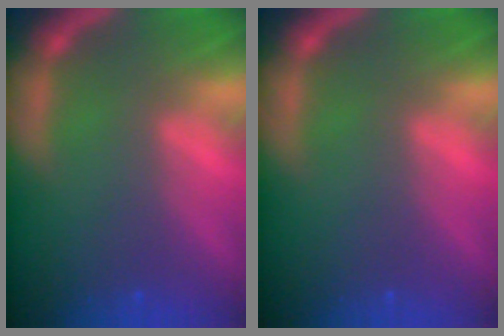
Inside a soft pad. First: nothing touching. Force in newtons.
{"total": 0.0}